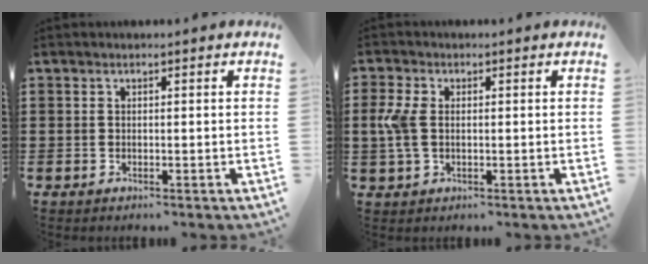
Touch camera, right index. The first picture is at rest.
{"total": 4.9, "force": [0.0, 2.8, 4.0], "torque": [-0.117, -0.004, -0.011]}